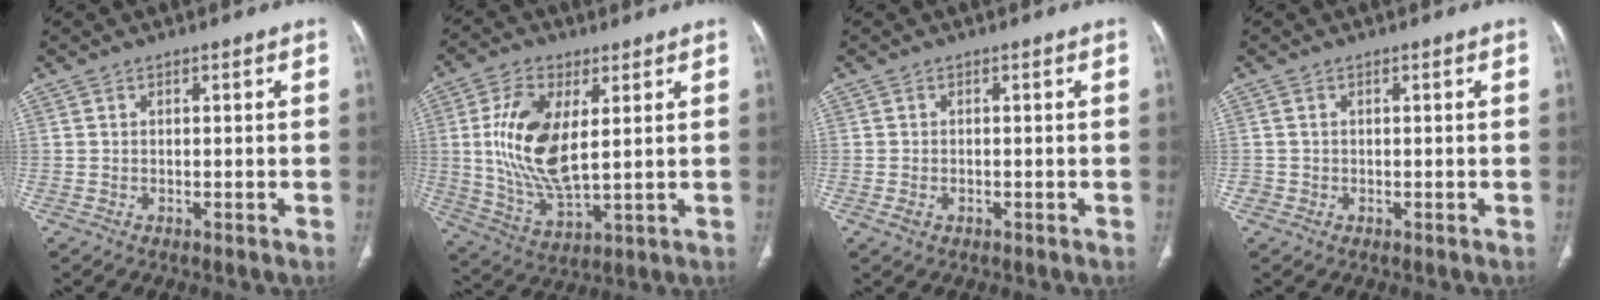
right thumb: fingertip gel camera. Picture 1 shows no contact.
{"total": 14.8, "force": [2.7, 6.9, 12.8], "torque": [-0.255, -0.019, 0.060]}
{"total": 1.7, "force": [-0.6, 1.2, 1.0], "torque": [-0.024, 0.006, -0.007]}
{"total": 1.0, "force": [-0.3, 0.9, 0.1], "torque": [0.003, 0.005, -0.007]}